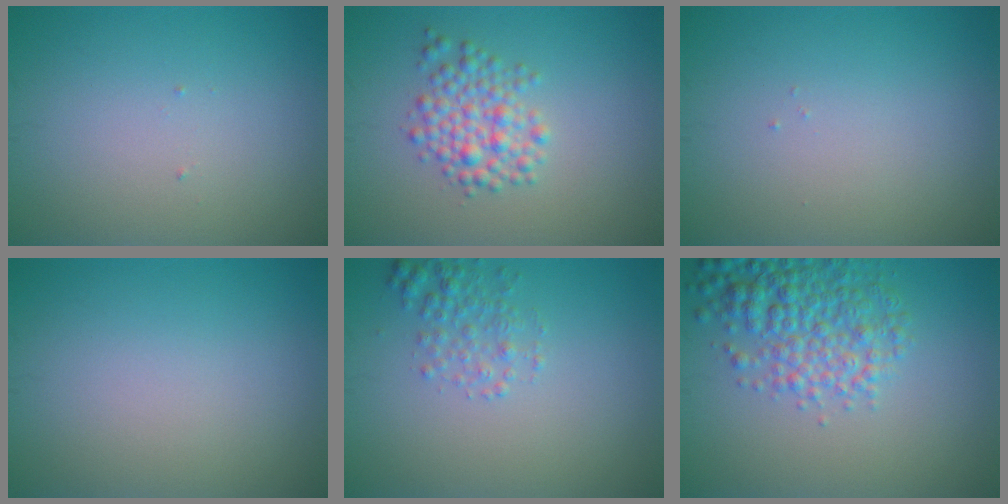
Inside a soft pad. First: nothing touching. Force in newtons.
{"total": 3.4, "press": 3.4, "slide": 0.1}
{"total": 0.0}
{"total": 0.0}
{"total": 2.0, "press": 2.0, "slide": 0.1}
{"total": 5.3, "press": 5.3, "slide": 0.1}